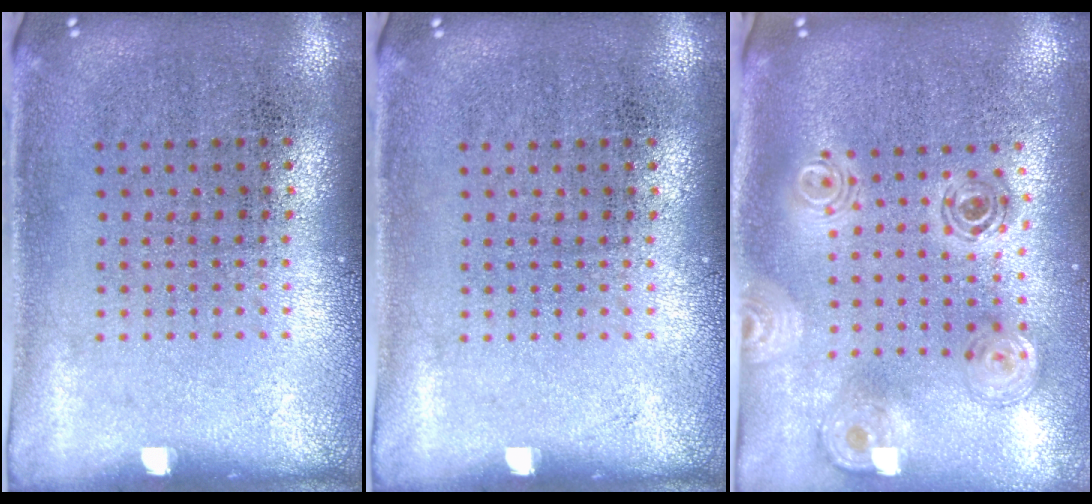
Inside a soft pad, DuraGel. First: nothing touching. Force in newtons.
{"total": 0.0}
{"total": 1.3, "press": 1.3, "slide": 0.4}